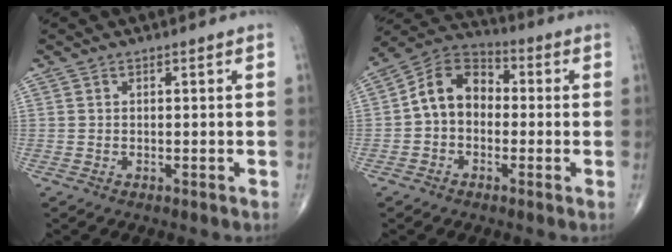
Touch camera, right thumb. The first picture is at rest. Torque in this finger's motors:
{"motor_torque": [-0.02, 0.29, 0.55, -0.44, 0.05]}